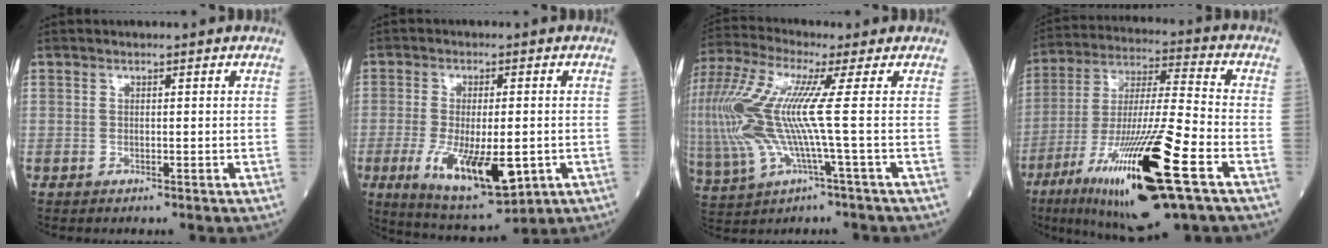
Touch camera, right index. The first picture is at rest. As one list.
[{"total": 13.2, "force": [-3.8, 4.1, 12.0], "torque": [-0.204, -0.030, -0.051]}, {"total": 16.7, "force": [0.5, 2.1, 16.6], "torque": [-0.400, 0.010, 0.004]}, {"total": 22.8, "force": [-10.5, 2.1, 20.2], "torque": [-0.376, -0.044, -0.182]}]